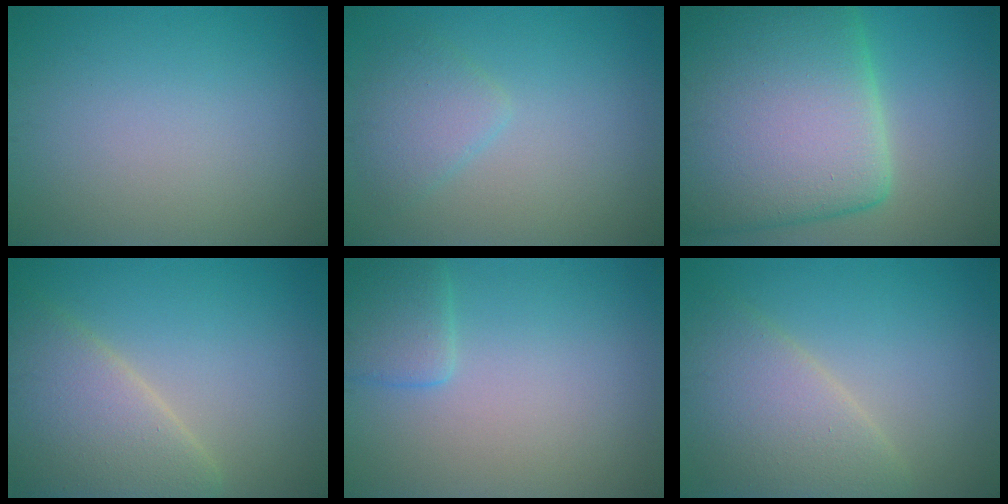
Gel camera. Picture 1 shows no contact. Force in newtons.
{"total": 2.5, "press": 2.5, "slide": 0.2}
{"total": 16.8, "press": 16.8, "slide": 1.2}
{"total": 6.4, "press": 6.4, "slide": 0.6}
{"total": 2.4, "press": 2.4, "slide": 0.2}
{"total": 5.4, "press": 5.4, "slide": 0.2}